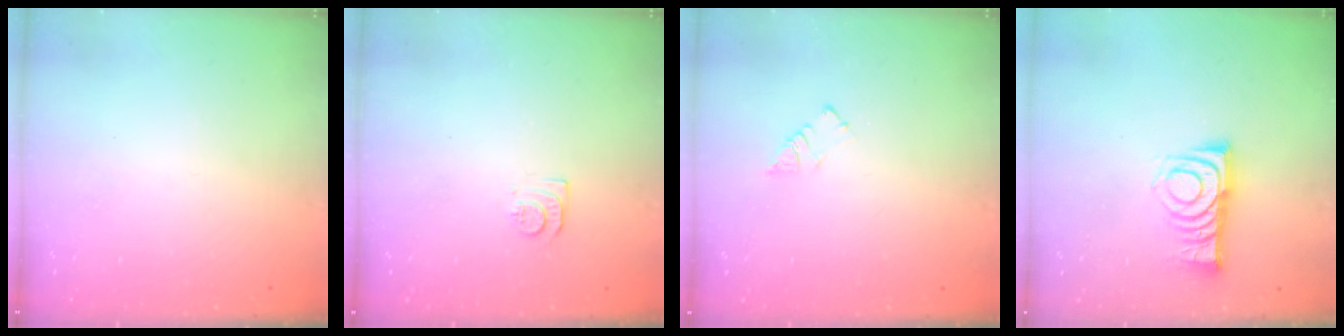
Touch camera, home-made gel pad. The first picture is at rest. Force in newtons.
{"total": 8.2, "press": 8.2, "slide": 0.9}
{"total": 2.9, "press": 2.9, "slide": 0.4}
{"total": 9.5, "press": 9.5, "slide": 0.3}